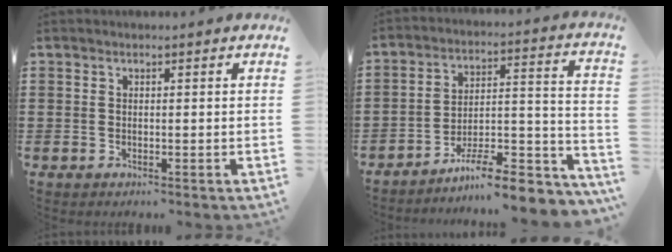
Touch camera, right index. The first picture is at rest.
{"total": 9.3, "force": [-7.8, 1.5, 4.9], "torque": [-0.062, 0.015, -0.144]}